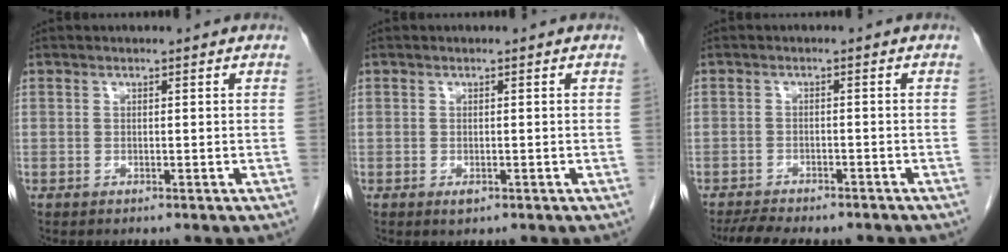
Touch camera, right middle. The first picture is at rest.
{"total": 0.9, "force": [-0.4, 0.5, 0.7], "torque": [-0.011, -0.001, -0.003]}
{"total": 7.4, "force": [-6.4, 1.9, 3.2], "torque": [-0.048, -0.004, -0.092]}